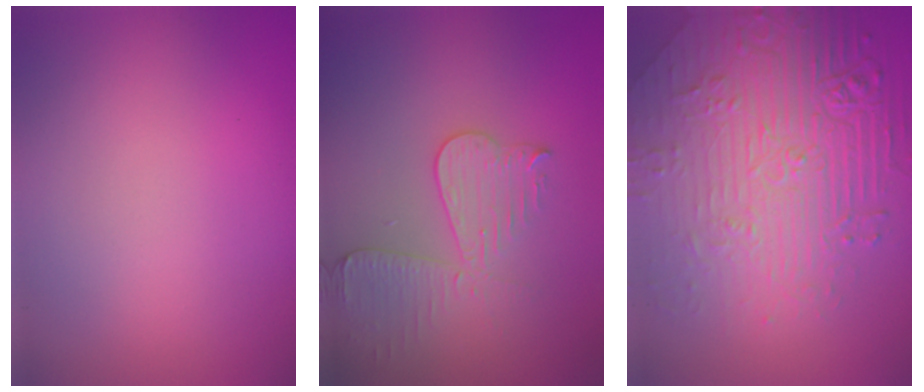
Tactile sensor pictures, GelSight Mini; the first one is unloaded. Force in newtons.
{"total": 3.5, "press": 3.5, "slide": 0.3}
{"total": 8.5, "press": 6.1, "slide": 5.9}